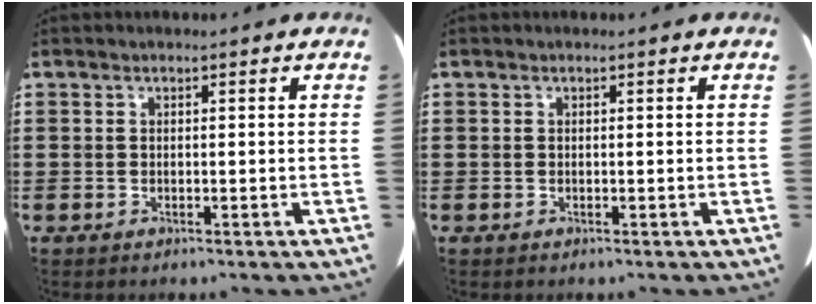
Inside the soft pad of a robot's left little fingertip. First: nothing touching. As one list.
[{"total": 0.0}]